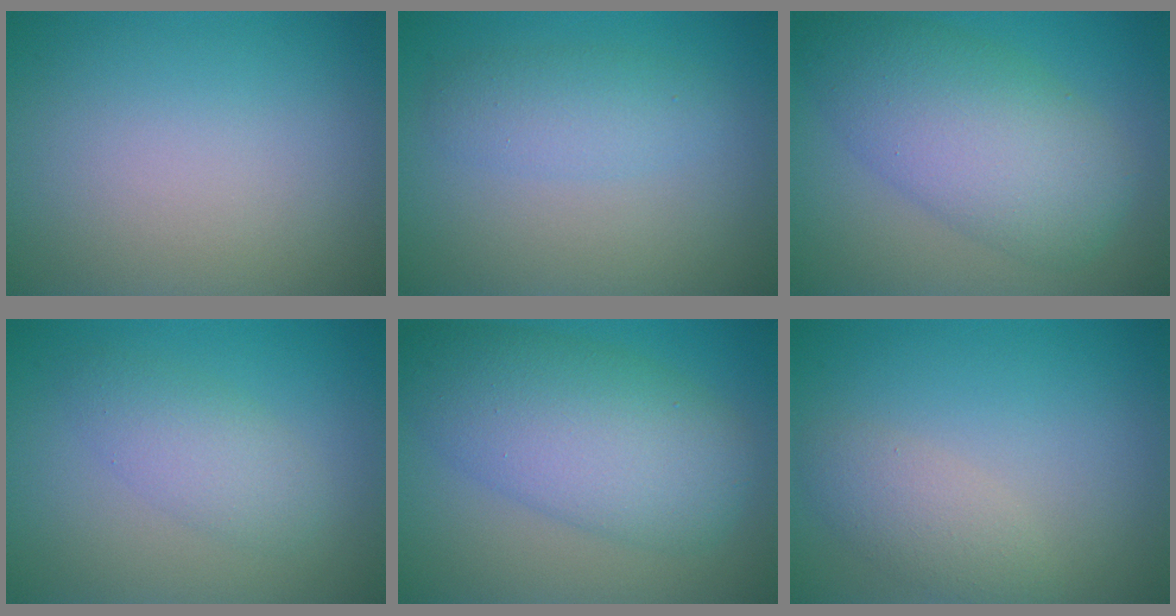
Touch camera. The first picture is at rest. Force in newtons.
{"total": 2.5, "press": 2.5, "slide": 0.2}
{"total": 7.9, "press": 7.9, "slide": 0.3}
{"total": 2.9, "press": 2.9, "slide": 0.1}
{"total": 8.4, "press": 8.4, "slide": 0.1}
{"total": 2.5, "press": 2.5, "slide": 0.0}